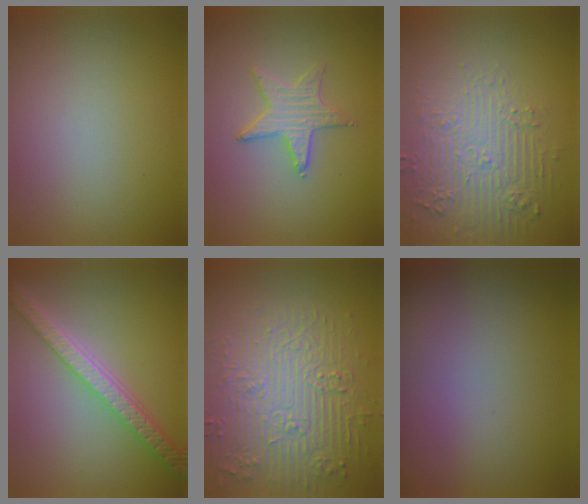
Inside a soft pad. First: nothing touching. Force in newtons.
{"total": 1.9, "press": 1.9, "slide": 0.2}
{"total": 4.6, "press": 4.4, "slide": 1.4}
{"total": 5.5, "press": 4.3, "slide": 3.4}
{"total": 7.5, "press": 5.9, "slide": 4.6}
{"total": 0.0}